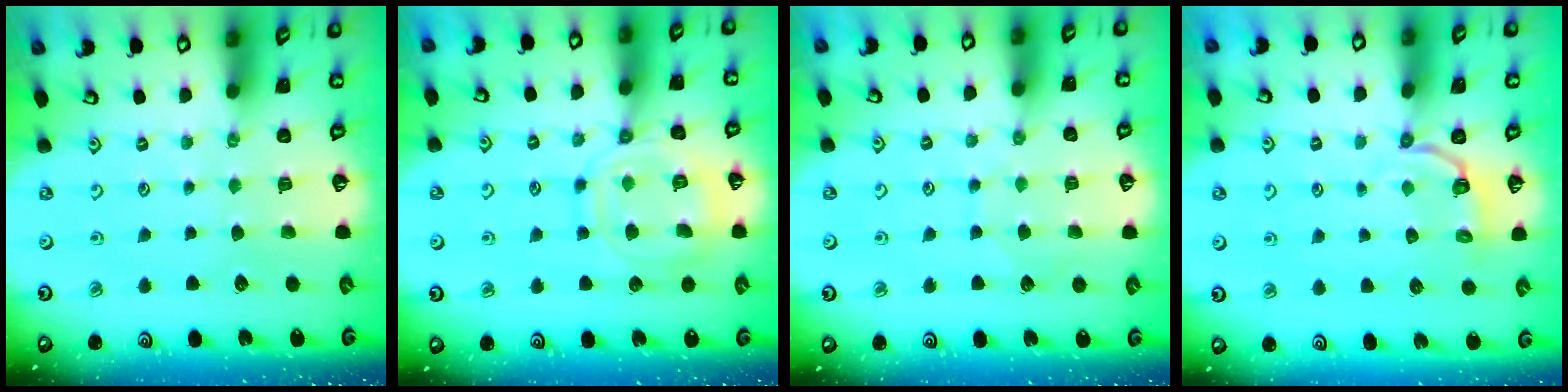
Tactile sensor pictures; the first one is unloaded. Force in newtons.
{"total": 13.9, "press": 13.8, "slide": 1.1}
{"total": 6.1, "press": 6.1, "slide": 0.5}
{"total": 3.1, "press": 1.6, "slide": 2.6}